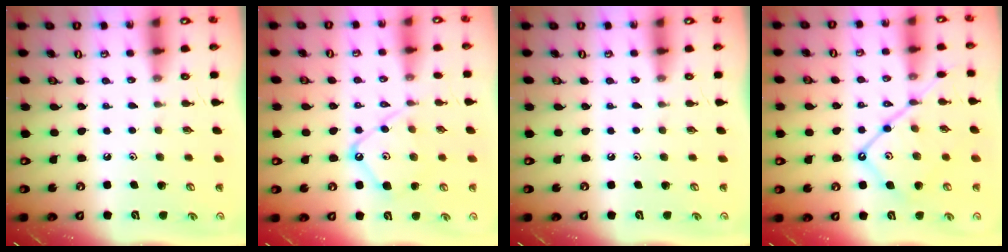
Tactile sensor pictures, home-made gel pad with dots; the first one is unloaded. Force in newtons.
{"total": 10.1, "press": 10.0, "slide": 1.0}
{"total": 0.0}
{"total": 14.2, "press": 14.1, "slide": 1.4}